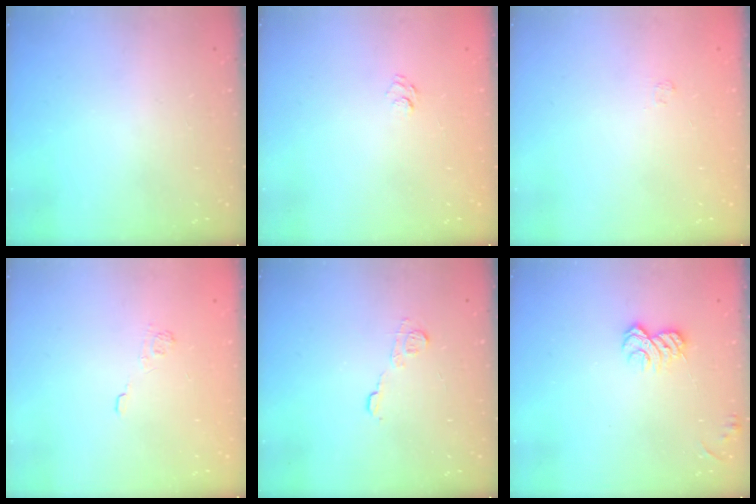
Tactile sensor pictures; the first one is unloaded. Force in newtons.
{"total": 5.8, "press": 5.7, "slide": 1.1}
{"total": 1.7, "press": 1.2, "slide": 1.1}
{"total": 2.3, "press": 1.8, "slide": 1.3}
{"total": 7.3, "press": 7.3, "slide": 0.5}
{"total": 6.6, "press": 6.6, "slide": 0.9}